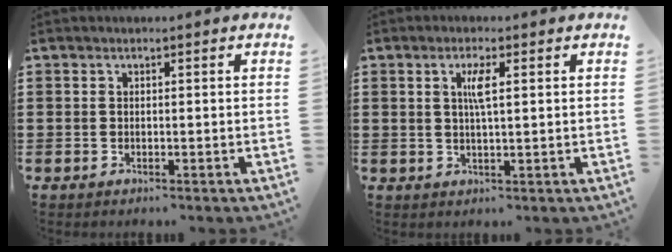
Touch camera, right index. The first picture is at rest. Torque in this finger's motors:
{"motor_torque": [0.57, -0.12, 0.25, 0.03]}